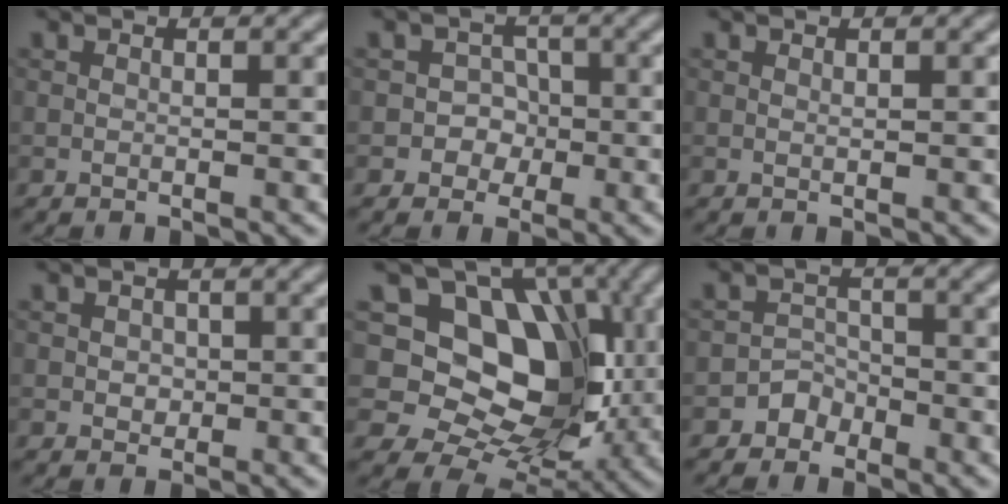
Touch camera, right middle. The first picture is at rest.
{"total": 3.0, "force": [-0.8, 2.8, 0.7], "torque": [0.016, 0.010, -0.033]}
{"total": 0.0}
{"total": 1.1, "force": [0.1, 1.0, 0.5], "torque": [-0.007, -0.003, 0.002]}
{"total": 12.0, "force": [2.1, 8.8, 7.8], "torque": [-0.098, -0.006, 0.028]}
{"total": 1.9, "force": [-1.3, 1.4, -0.1], "torque": [0.022, 0.015, -0.027]}